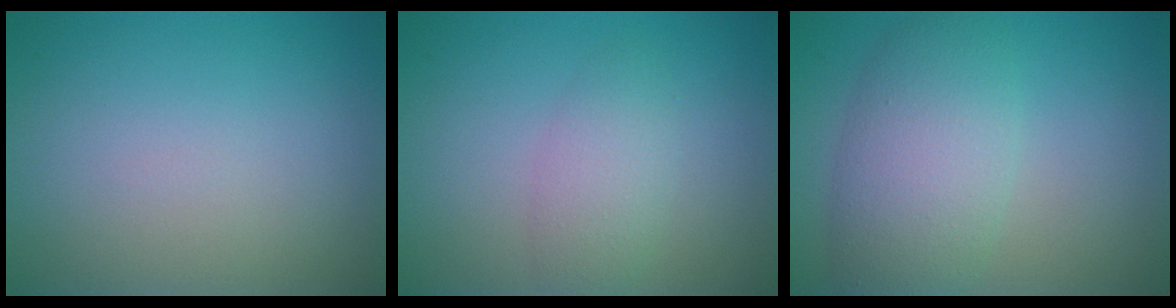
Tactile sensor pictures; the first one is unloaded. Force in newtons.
{"total": 2.5, "press": 2.4, "slide": 0.2}
{"total": 6.1, "press": 6.1, "slide": 0.3}